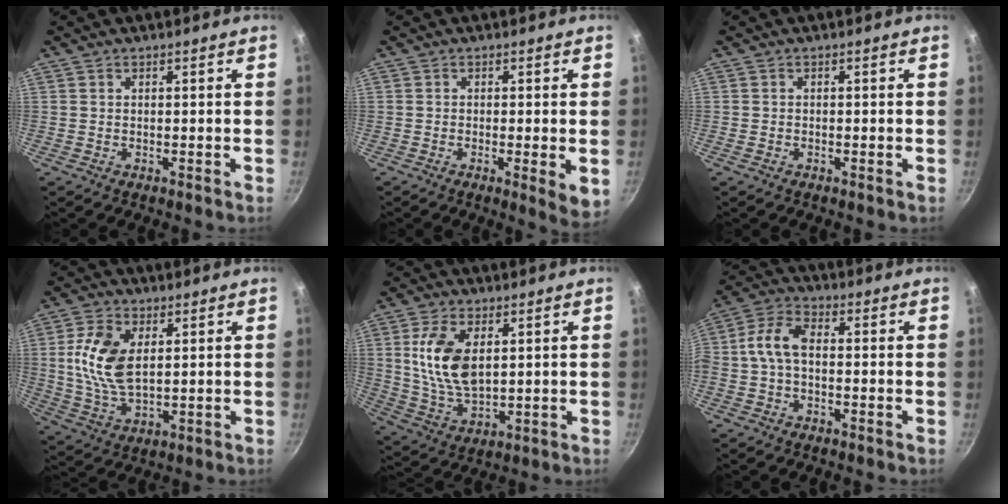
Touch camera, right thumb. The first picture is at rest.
{"total": 4.9, "force": [-0.8, 1.0, 4.8], "torque": [-0.063, -0.011, -0.010]}
{"total": 0.6, "force": [-0.4, 0.3, 0.4], "torque": [-0.012, 0.003, -0.011]}
{"total": 11.3, "force": [2.3, 6.3, 9.0], "torque": [-0.175, -0.009, 0.047]}
{"total": 12.1, "force": [2.8, 6.6, 9.7], "torque": [-0.183, -0.018, 0.061]}
{"total": 7.4, "force": [-0.7, 4.3, 6.1], "torque": [-0.129, 0.033, -0.027]}